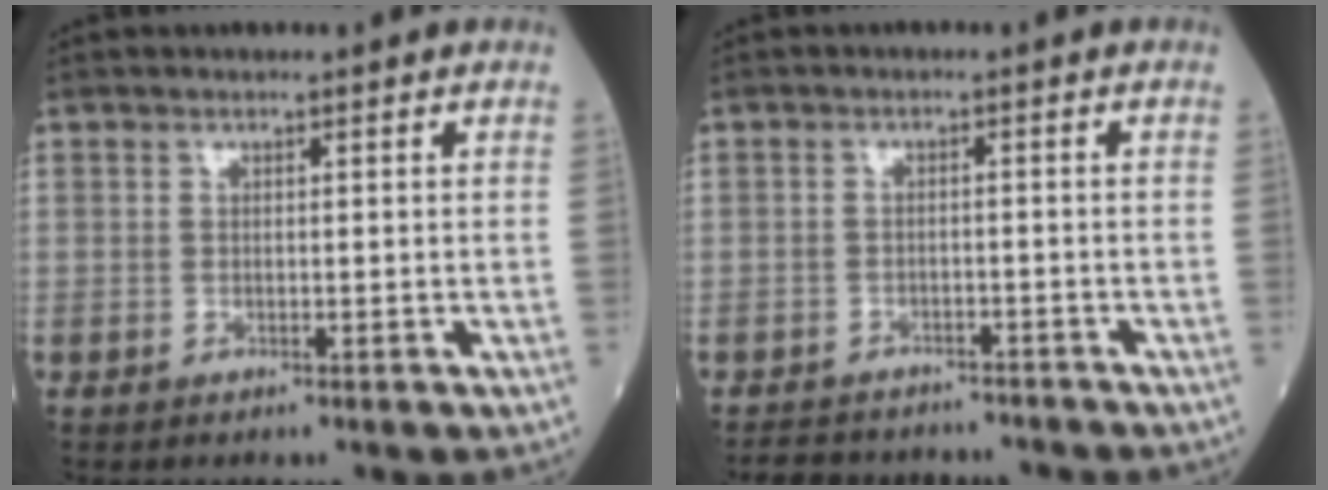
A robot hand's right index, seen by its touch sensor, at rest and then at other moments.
{"total": 8.3, "force": [-7.5, 3.3, 1.5], "torque": [-0.023, 0.007, -0.096]}